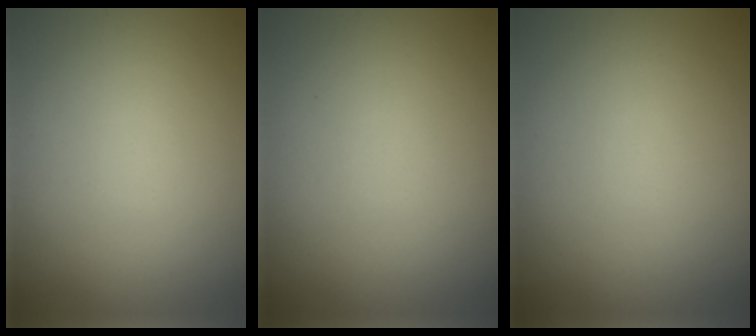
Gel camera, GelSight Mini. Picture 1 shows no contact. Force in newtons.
{"total": 0.0}
{"total": 0.0}